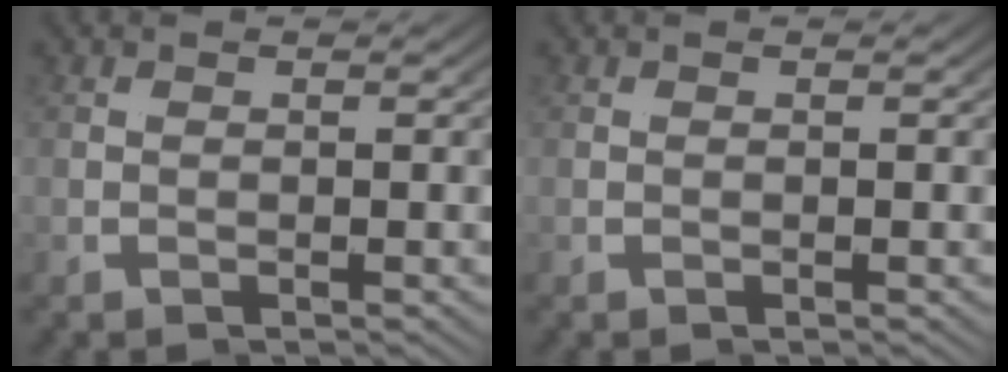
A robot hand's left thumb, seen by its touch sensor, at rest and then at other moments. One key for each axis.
{"total": 0.0}